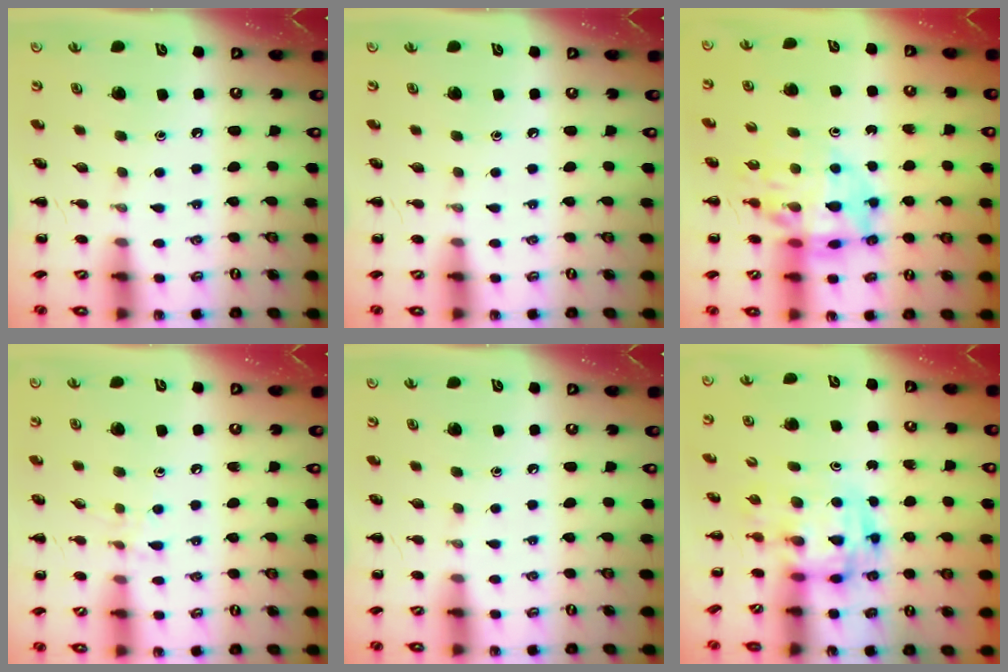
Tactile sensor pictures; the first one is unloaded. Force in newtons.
{"total": 0.0}
{"total": 11.8, "press": 11.2, "slide": 3.6}
{"total": 6.6, "press": 6.4, "slide": 1.8}
{"total": 0.0}
{"total": 2.8, "press": 2.8, "slide": 0.5}